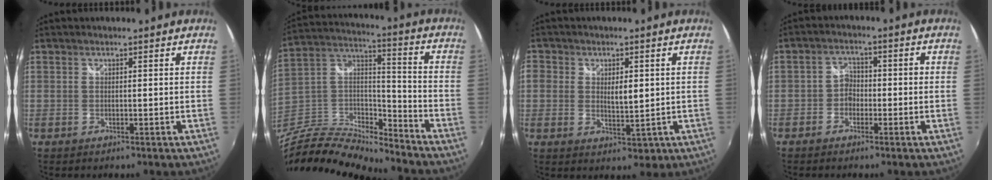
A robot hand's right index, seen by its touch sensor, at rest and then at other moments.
{"total": 20.6, "force": [-17.7, 5.2, 9.3], "torque": [-0.205, 0.001, -0.325]}
{"total": 5.3, "force": [0.2, 4.0, 3.5], "torque": [-0.068, 0.000, 0.003]}
{"total": 3.3, "force": [-1.8, 2.6, 1.1], "torque": [-0.020, 0.009, -0.033]}